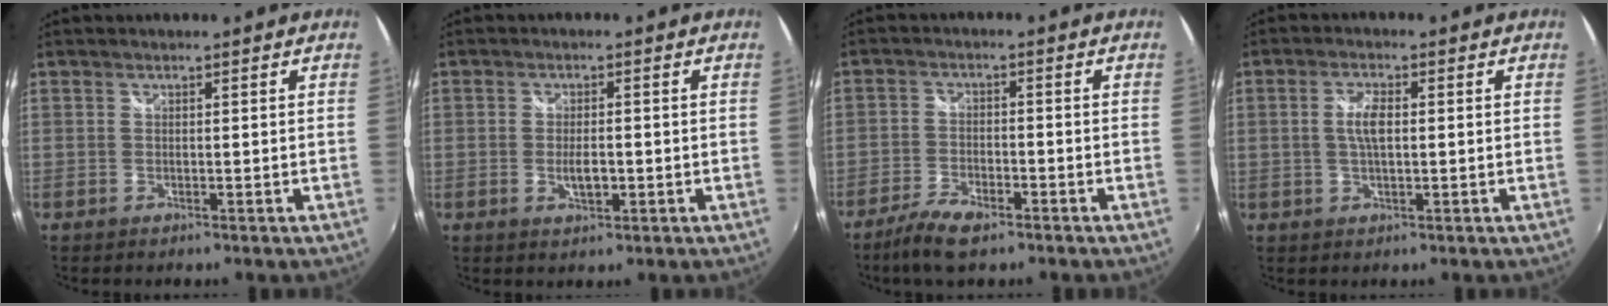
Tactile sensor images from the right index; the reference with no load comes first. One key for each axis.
{"total": 3.3, "fx": -0.7, "fy": 1.5, "fz": 2.9, "tx": -0.052, "ty": -0.004, "tz": -0.012}
{"total": 7.2, "fx": -5.2, "fy": 2.4, "fz": 4.4, "tx": -0.112, "ty": -0.013, "tz": -0.101}
{"total": 4.1, "fx": 0.3, "fy": 1.5, "fz": 3.8, "tx": -0.075, "ty": 0.003, "tz": 0.005}